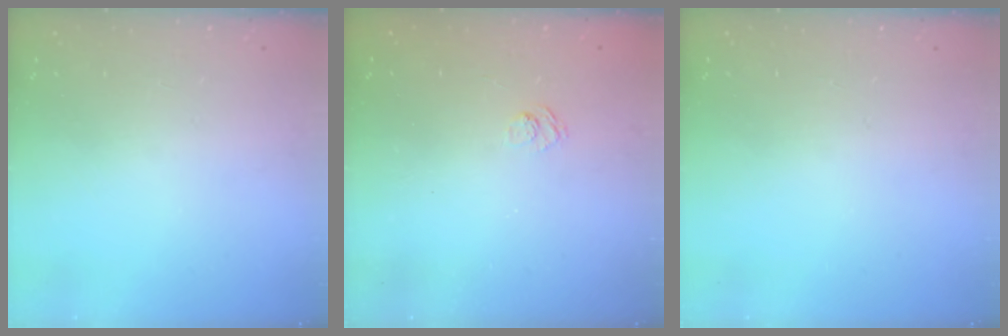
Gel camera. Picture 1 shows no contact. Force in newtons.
{"total": 2.4, "press": 2.0, "slide": 1.3}
{"total": 0.0}